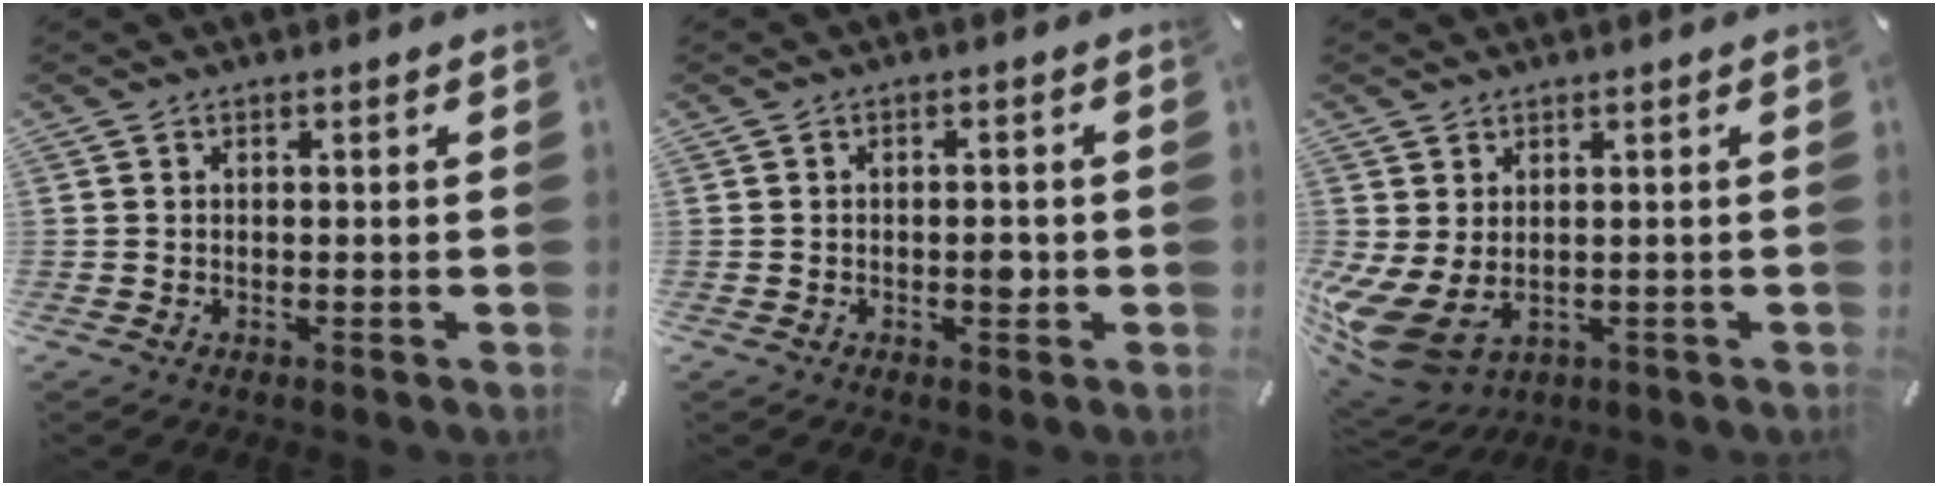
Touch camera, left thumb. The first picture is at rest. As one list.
[{"total": 2.7, "force": [-0.6, 1.4, 2.2], "torque": [-0.030, 0.002, -0.013]}, {"total": 7.4, "force": [-0.5, 5.4, 5.0], "torque": [-0.128, -0.014, -0.006]}]